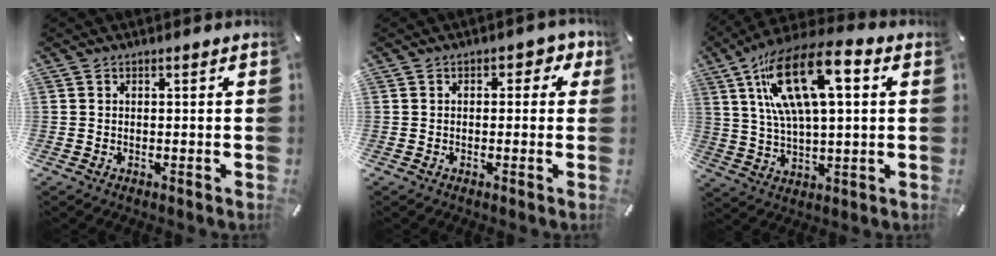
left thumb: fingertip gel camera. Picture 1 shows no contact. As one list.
[{"total": 2.8, "force": [0.0, 2.1, 2.0], "torque": [-0.025, 0.006, -0.007]}, {"total": 19.3, "force": [7.6, 8.3, 15.6], "torque": [-0.321, -0.018, 0.125]}]